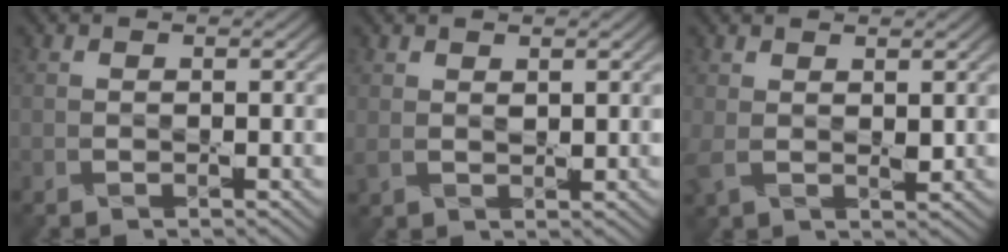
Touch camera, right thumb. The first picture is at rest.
{"total": 1.7, "force": [1.0, 0.9, 1.1], "torque": [-0.027, -0.004, 0.023]}
{"total": 3.3, "force": [1.0, 1.6, 2.7], "torque": [-0.072, -0.003, 0.020]}